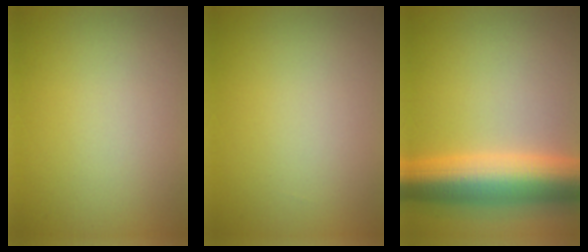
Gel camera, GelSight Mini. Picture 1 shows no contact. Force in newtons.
{"total": 0.0}
{"total": 9.8, "press": 9.8, "slide": 0.1}